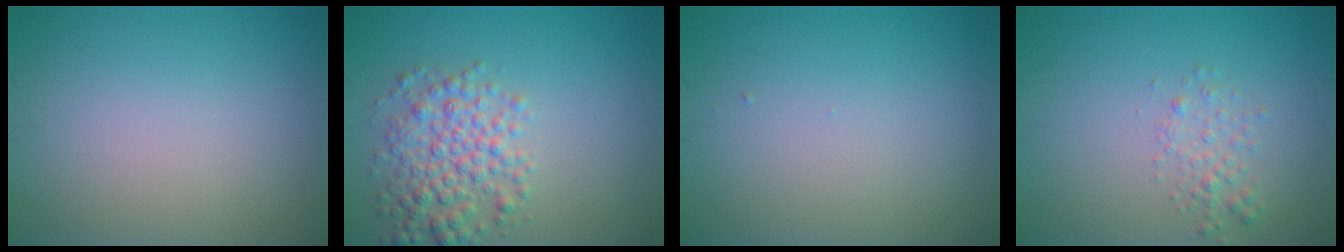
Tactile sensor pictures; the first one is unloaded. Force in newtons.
{"total": 4.5, "press": 4.5, "slide": 0.1}
{"total": 0.0}
{"total": 1.6, "press": 1.6, "slide": 0.1}